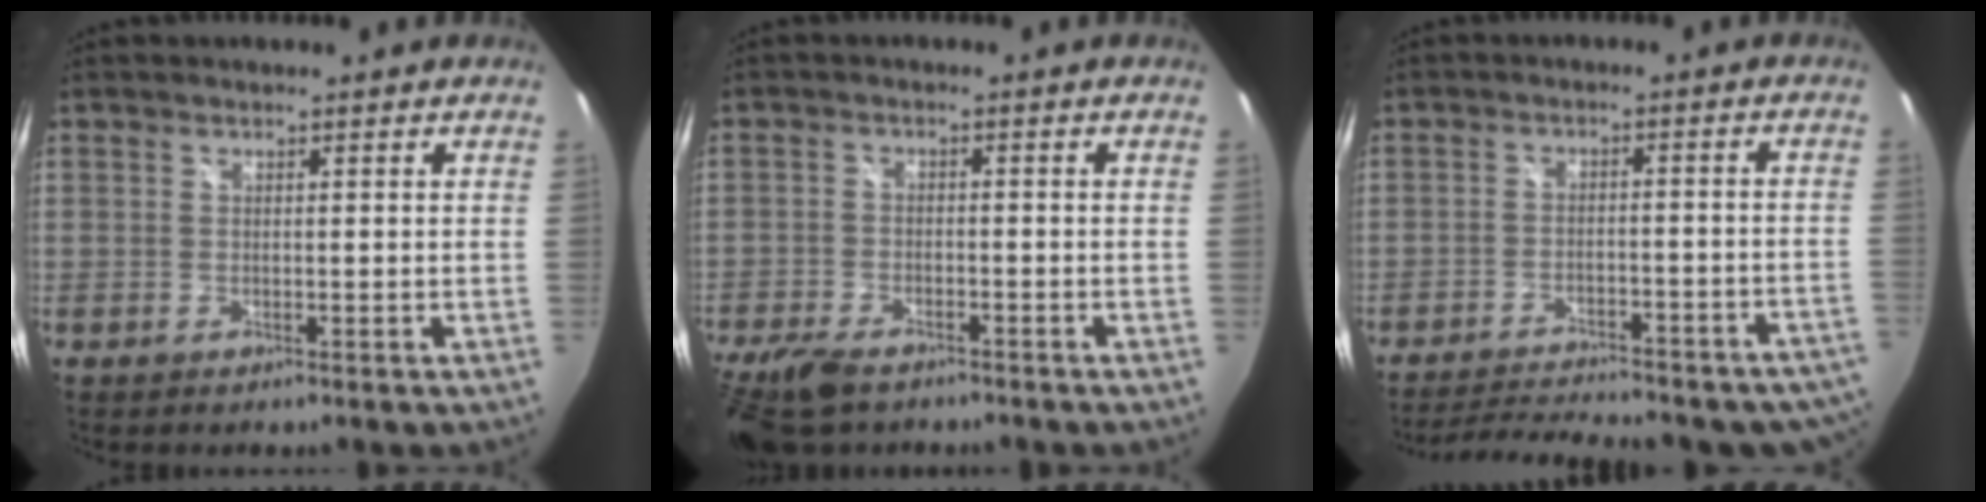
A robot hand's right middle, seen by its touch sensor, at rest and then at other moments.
{"total": 10.1, "force": [-7.7, 4.1, 4.9], "torque": [-0.131, -0.025, -0.141]}
{"total": 20.4, "force": [-17.3, 6.2, 8.9], "torque": [-0.155, -0.012, -0.212]}